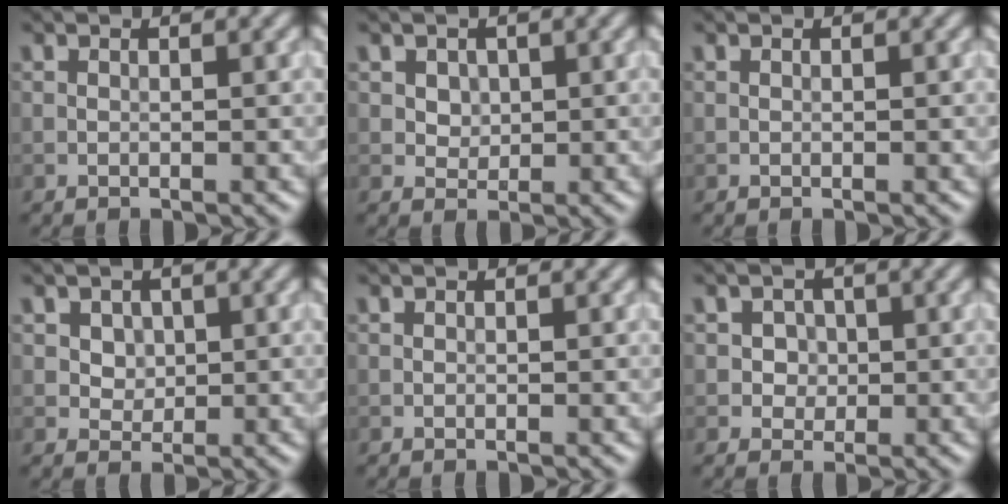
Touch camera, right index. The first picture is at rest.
{"total": 2.1, "force": [0.9, 1.6, 0.9], "torque": [-0.025, 0.000, 0.028]}
{"total": 0.0}
{"total": 2.4, "force": [1.0, 1.9, 1.1], "torque": [-0.028, -0.004, 0.030]}
{"total": 0.0}
{"total": 2.0, "force": [0.3, 1.8, 0.7], "torque": [0.003, 0.000, 0.007]}